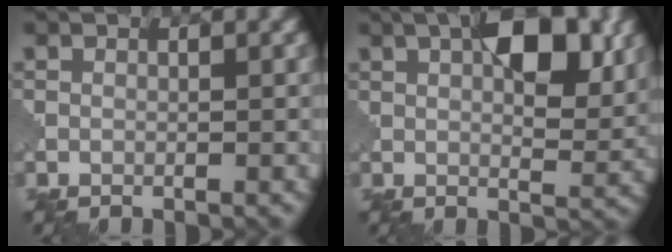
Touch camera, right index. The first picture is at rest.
{"total": 7.5, "force": [2.9, 3.1, 6.2], "torque": [-0.084, 0.003, 0.045]}